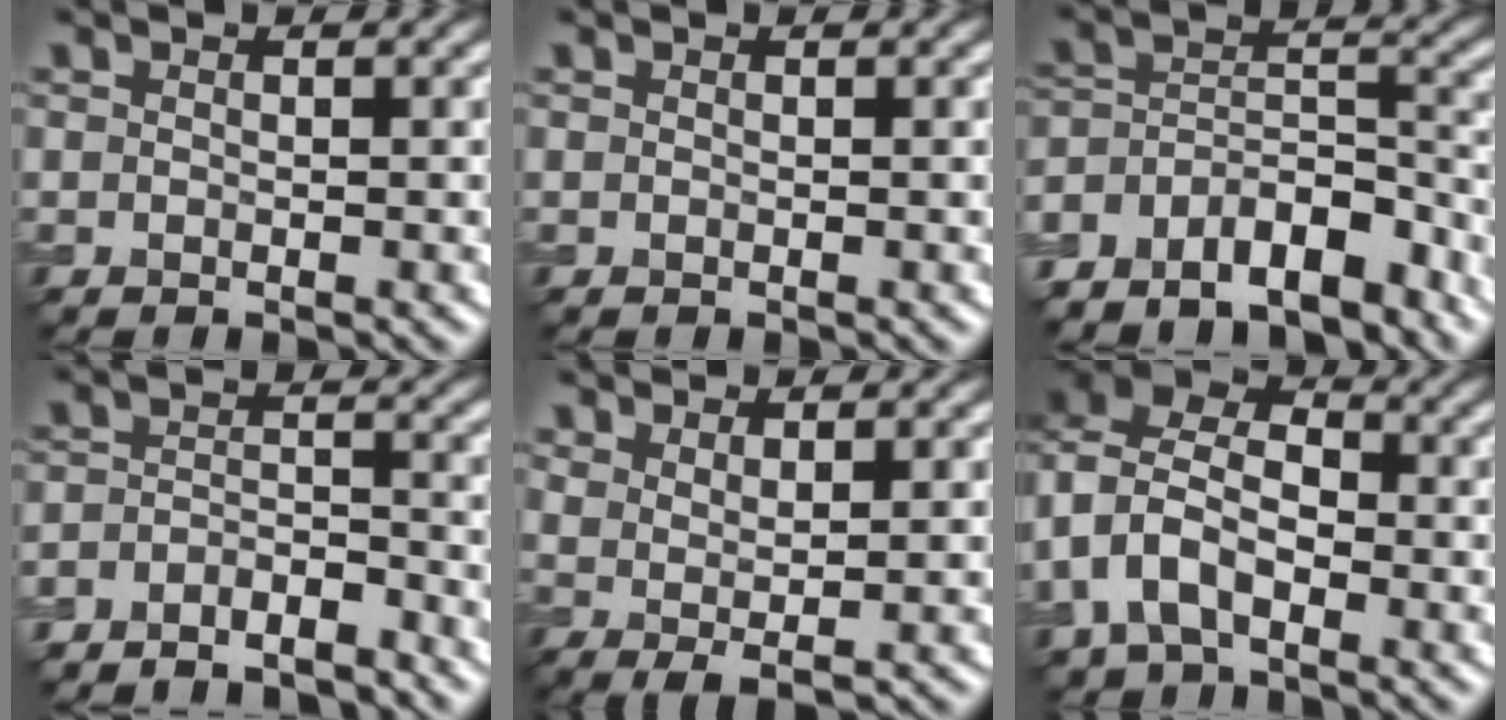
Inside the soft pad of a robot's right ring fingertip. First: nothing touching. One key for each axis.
{"total": 0.0}
{"total": 8.8, "fx": -6.9, "fy": 3.5, "fz": 4.0, "tx": -0.069, "ty": 0.005, "tz": -0.120}
{"total": 4.5, "fx": -4.2, "fy": 0.9, "fz": 1.3, "tx": -0.026, "ty": -0.007, "tz": -0.076}
{"total": 2.3, "fx": 1.3, "fy": 0.6, "fz": 1.8, "tx": -0.030, "ty": -0.008, "tz": 0.026}
{"total": 8.8, "fx": -1.7, "fy": 6.2, "fz": 6.1, "tx": -0.136, "ty": 0.007, "tz": -0.048}